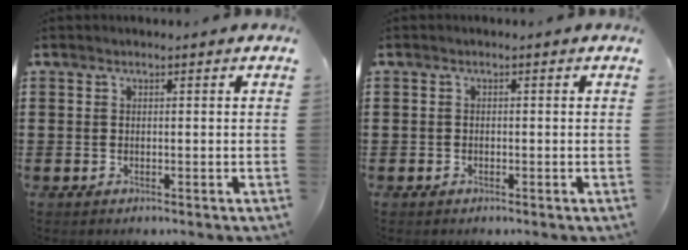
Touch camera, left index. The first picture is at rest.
{"total": 0.6, "force": [-0.4, 0.4, 0.0], "torque": [-0.003, 0.002, -0.010]}